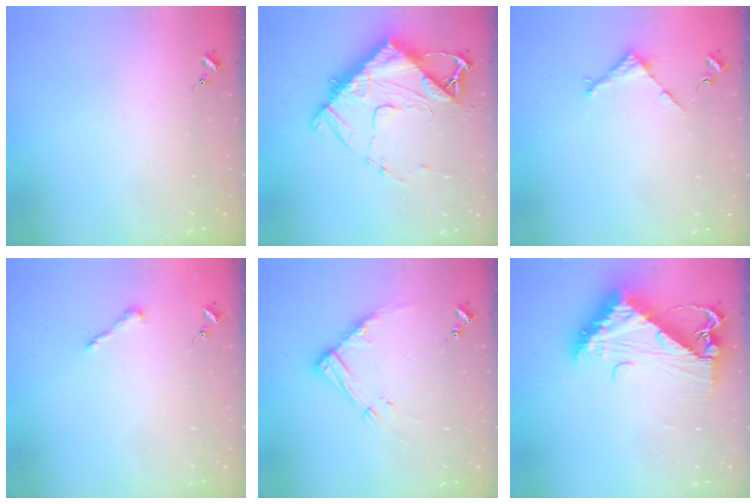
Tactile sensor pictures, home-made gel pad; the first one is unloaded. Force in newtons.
{"total": 13.6, "press": 13.6, "slide": 0.8}
{"total": 2.9, "press": 2.8, "slide": 0.2}
{"total": 4.3, "press": 4.3, "slide": 0.5}
{"total": 13.1, "press": 13.0, "slide": 1.3}
{"total": 12.7, "press": 12.7, "slide": 1.3}